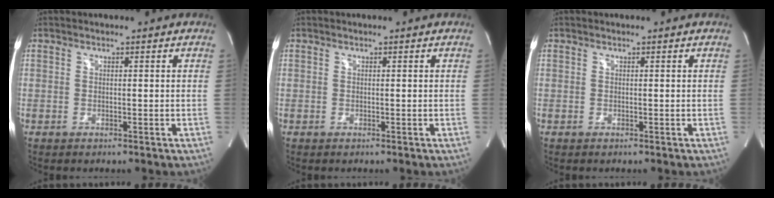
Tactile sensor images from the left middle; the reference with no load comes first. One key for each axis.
{"total": 0.0}
{"total": 0.0}